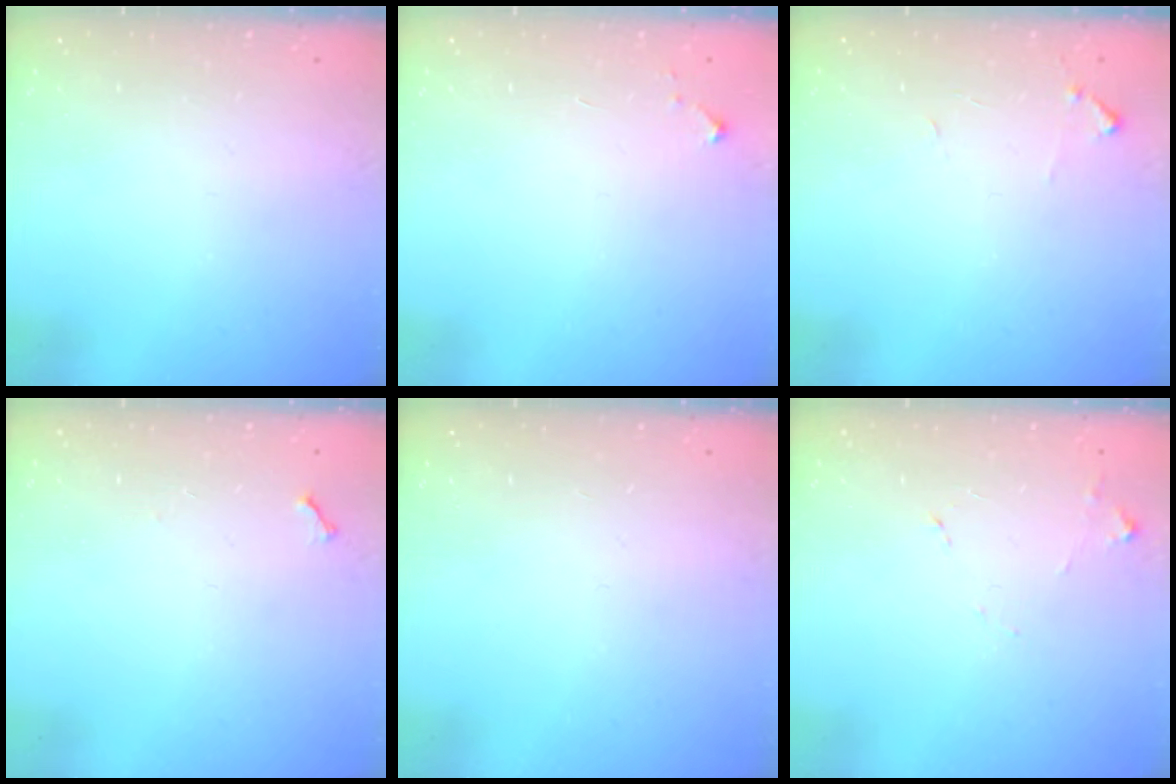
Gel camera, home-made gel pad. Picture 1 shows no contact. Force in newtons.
{"total": 2.6, "press": 2.6, "slide": 0.4}
{"total": 5.8, "press": 5.7, "slide": 0.4}
{"total": 3.8, "press": 3.8, "slide": 0.5}
{"total": 0.0}
{"total": 7.6, "press": 7.6, "slide": 0.6}